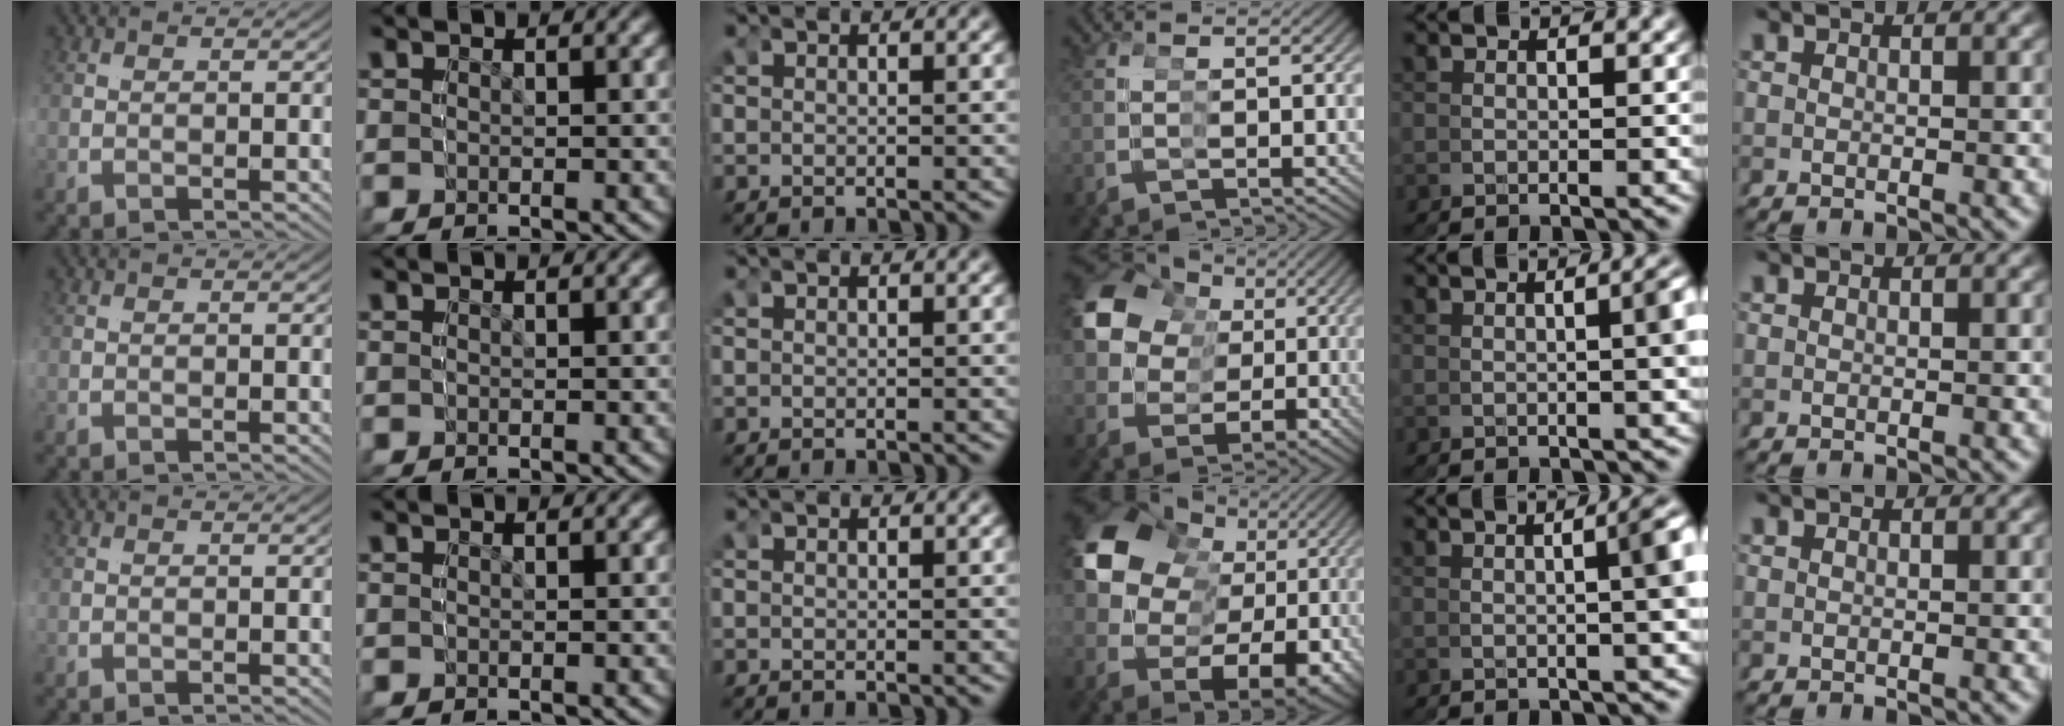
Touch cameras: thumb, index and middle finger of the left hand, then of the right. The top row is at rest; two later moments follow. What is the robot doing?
{"motion": "grasp_and_lifting", "object": "glue stick"}